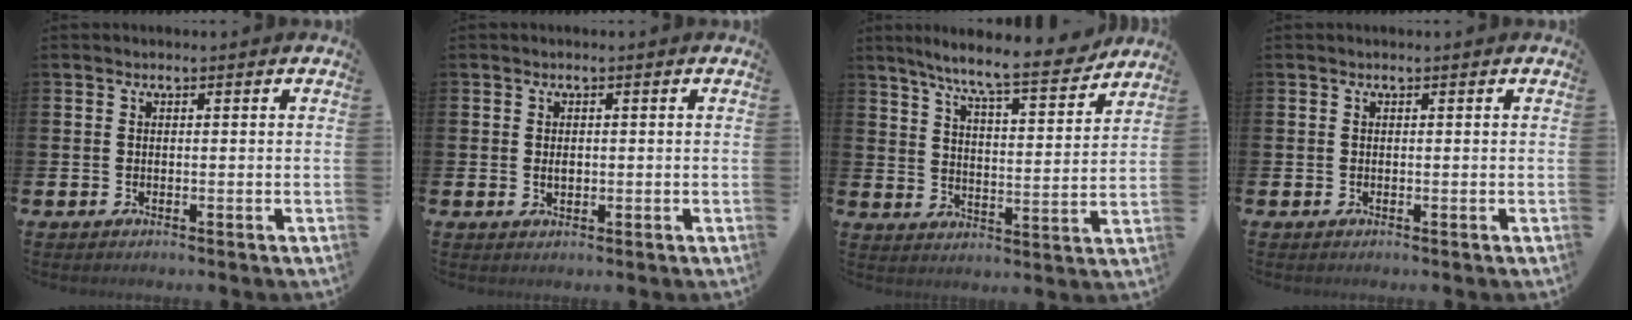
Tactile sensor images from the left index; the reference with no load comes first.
{"total": 1.1, "force": [0.1, 0.7, 0.9], "torque": [-0.006, 0.001, -0.002]}
{"total": 9.3, "force": [8.3, 0.4, 4.1], "torque": [-0.103, -0.050, 0.142]}
{"total": 0.0}